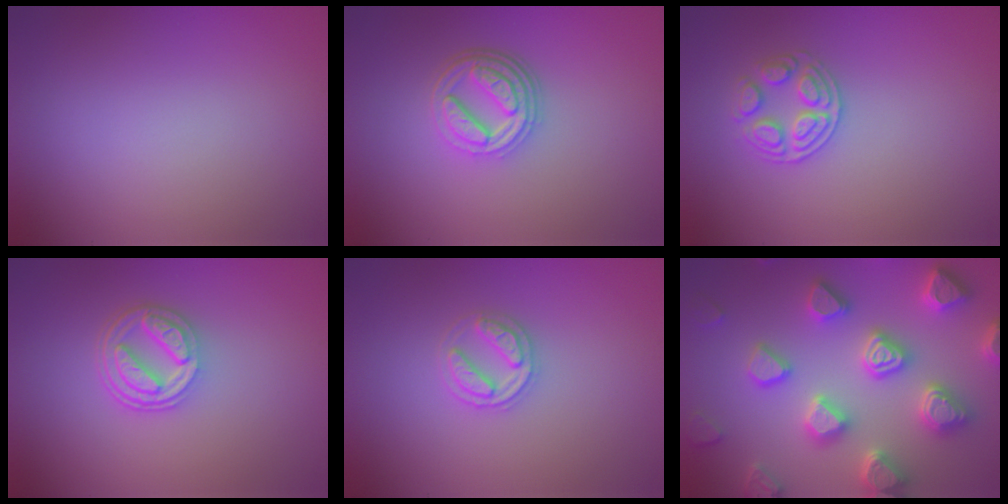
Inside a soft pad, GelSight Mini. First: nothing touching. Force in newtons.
{"total": 4.6, "press": 3.4, "slide": 3.0}
{"total": 2.5, "press": 2.4, "slide": 0.6}
{"total": 4.5, "press": 3.3, "slide": 3.0}
{"total": 2.6, "press": 2.5, "slide": 0.5}
{"total": 7.4, "press": 7.2, "slide": 1.6}